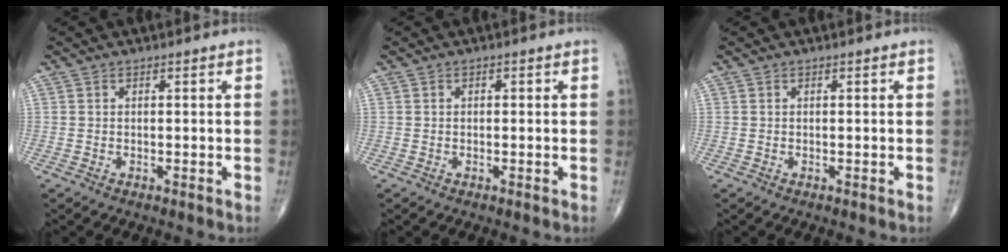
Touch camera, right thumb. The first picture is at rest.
{"total": 0.6, "force": [0.1, 0.3, 0.4], "torque": [-0.003, 0.001, 0.001]}
{"total": 0.0}